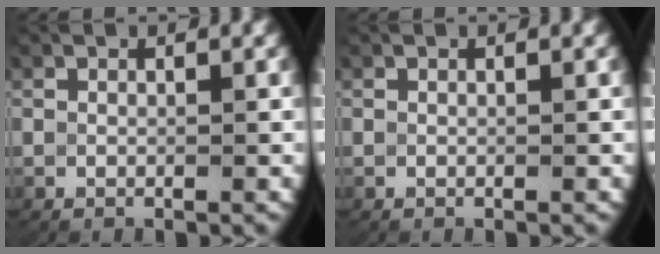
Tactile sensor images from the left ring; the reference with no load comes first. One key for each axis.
{"total": 0.0}